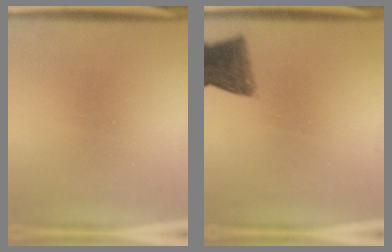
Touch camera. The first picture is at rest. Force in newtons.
{"total": 6.4}